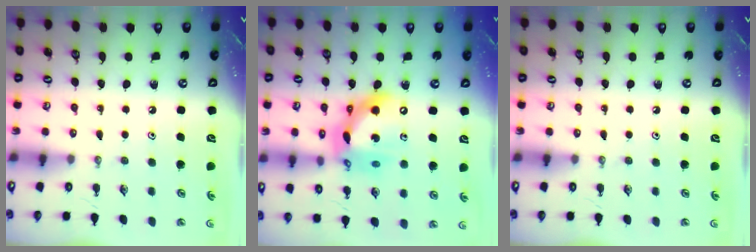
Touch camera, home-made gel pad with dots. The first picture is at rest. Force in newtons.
{"total": 14.9, "press": 14.8, "slide": 1.6}
{"total": 0.0}